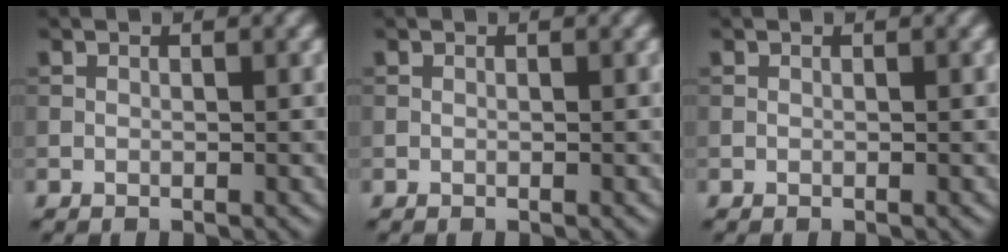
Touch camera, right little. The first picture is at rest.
{"total": 0.0}
{"total": 0.0}